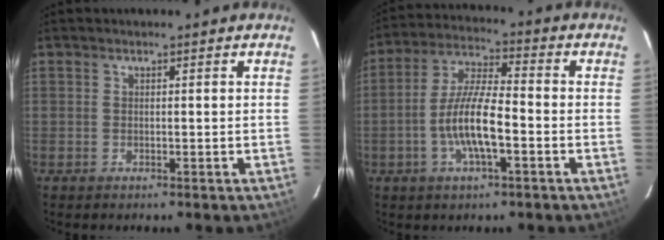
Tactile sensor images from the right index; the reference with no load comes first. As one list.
[{"total": 10.4, "force": [-3.4, 2.5, 9.5], "torque": [-0.191, 0.001, -0.063]}]